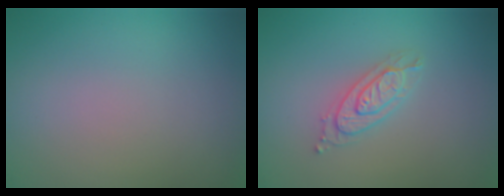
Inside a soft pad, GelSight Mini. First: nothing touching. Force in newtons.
{"total": 2.6, "press": 2.6, "slide": 0.5}